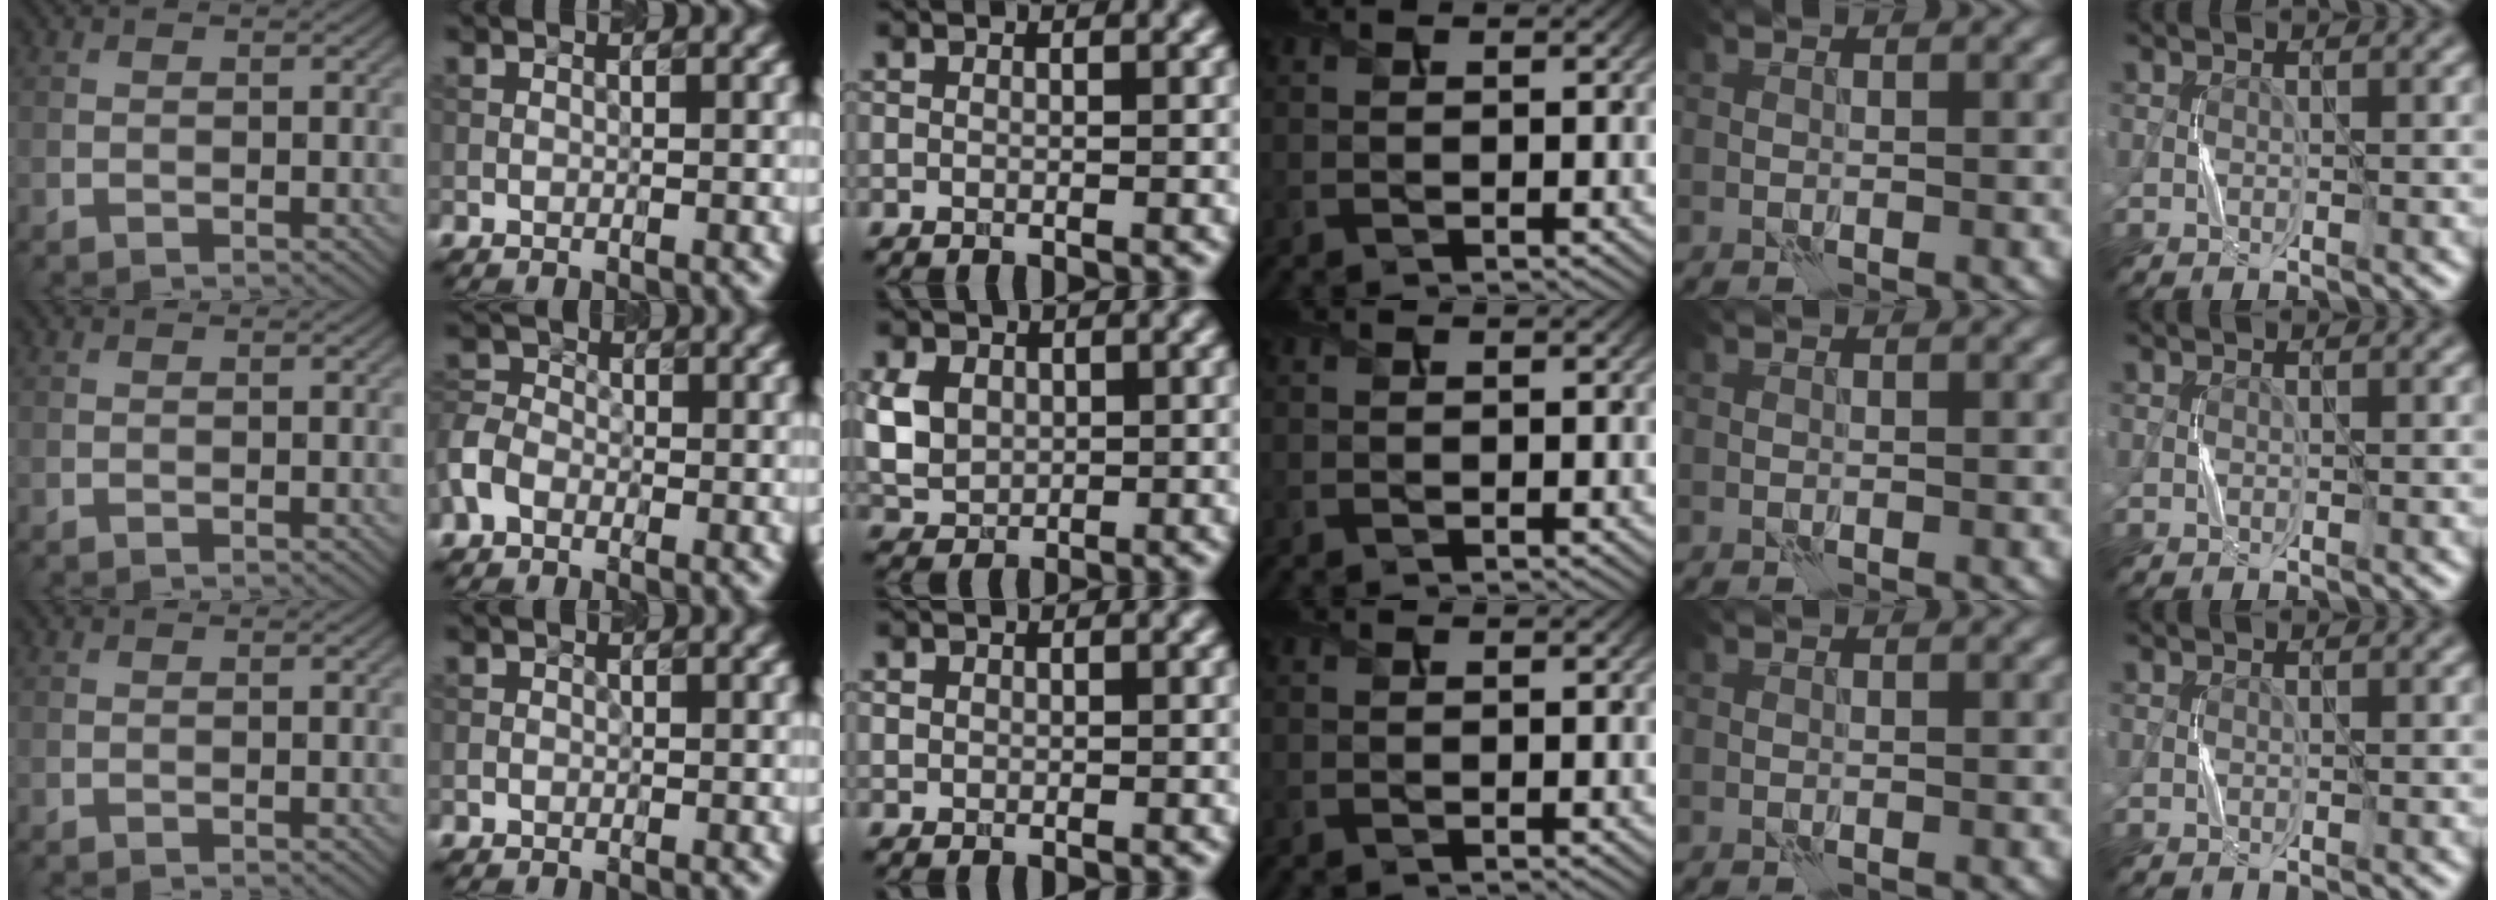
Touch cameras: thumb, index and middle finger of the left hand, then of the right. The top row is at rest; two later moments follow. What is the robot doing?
{"motion": "press", "object": "button"}